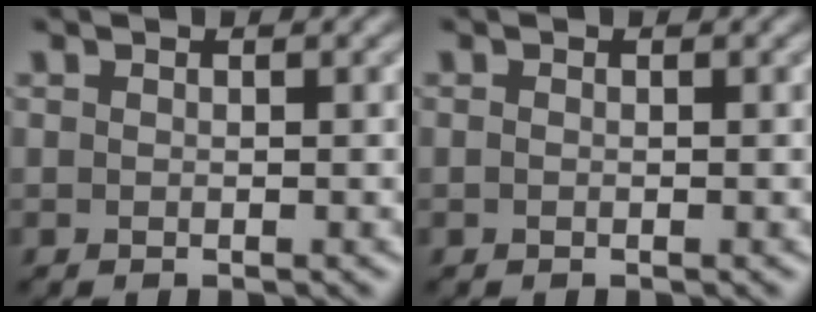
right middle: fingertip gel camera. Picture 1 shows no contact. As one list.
[{"total": 0.0}]